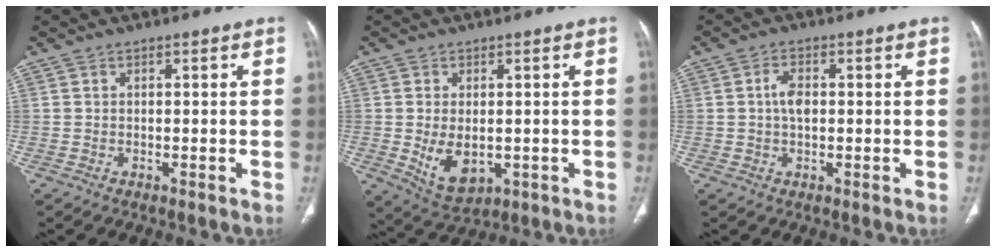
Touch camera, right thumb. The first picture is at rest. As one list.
[{"total": 7.5, "force": [-1.0, 4.6, 5.9], "torque": [-0.095, -0.012, 0.000]}, {"total": 3.6, "force": [0.3, 2.0, 3.0], "torque": [-0.056, 0.005, 0.003]}]